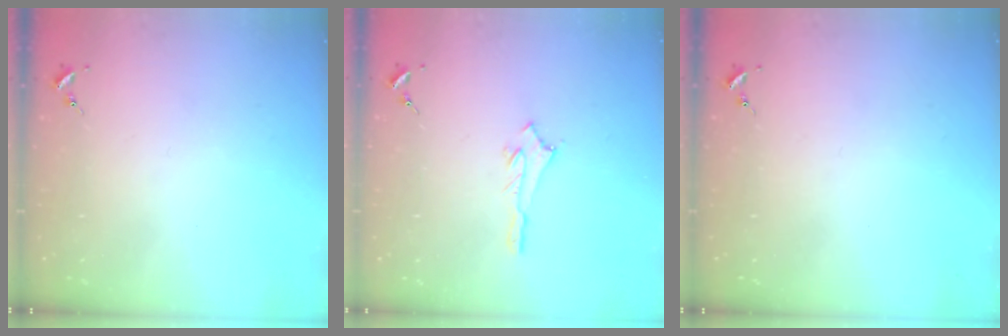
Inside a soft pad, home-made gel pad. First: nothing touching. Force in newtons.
{"total": 2.6, "press": 2.6, "slide": 0.2}
{"total": 0.0}